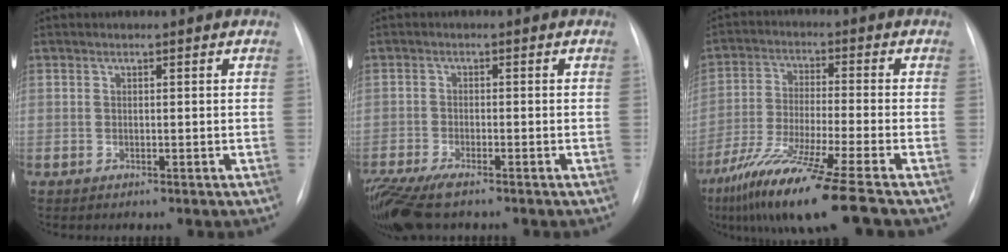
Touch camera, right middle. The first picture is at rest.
{"total": 9.8, "force": [-7.5, 2.1, 5.9], "torque": [-0.113, -0.020, -0.130]}
{"total": 14.1, "force": [-9.9, -1.3, 10.0], "torque": [-0.193, -0.050, -0.173]}